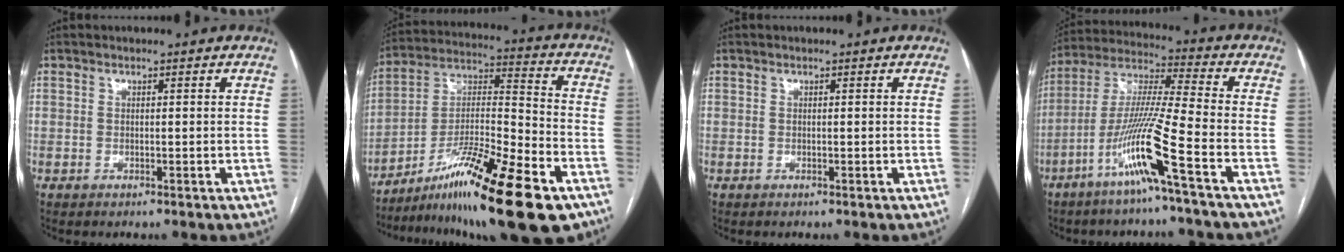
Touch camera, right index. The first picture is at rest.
{"total": 21.8, "force": [-13.6, 2.7, 16.8], "torque": [-0.259, -0.008, -0.226]}
{"total": 0.0}
{"total": 13.2, "force": [-6.5, -1.8, 11.4], "torque": [-0.231, -0.013, -0.132]}